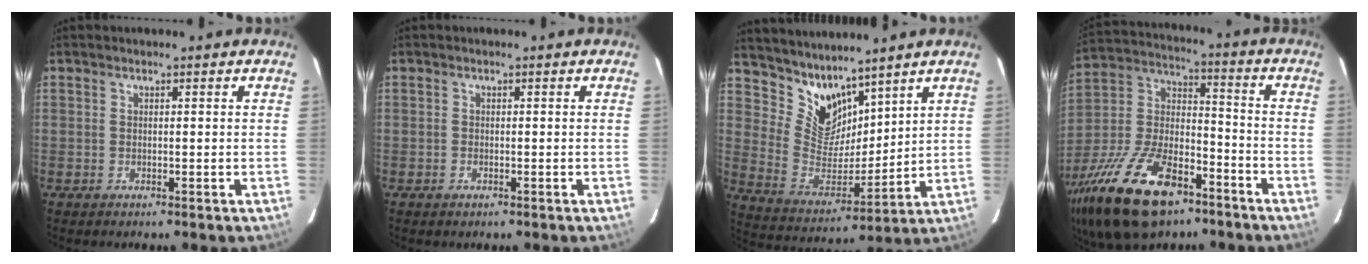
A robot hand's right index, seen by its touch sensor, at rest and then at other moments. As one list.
[{"total": 0.7, "force": [-0.4, 0.5, 0.3], "torque": [-0.004, 0.000, -0.007]}, {"total": 10.5, "force": [8.8, 4.8, 3.3], "torque": [-0.065, -0.011, 0.183]}, {"total": 25.7, "force": [-15.6, 11.8, 16.6], "torque": [-0.348, -0.017, -0.268]}]